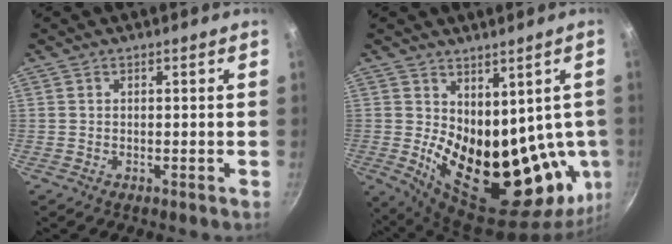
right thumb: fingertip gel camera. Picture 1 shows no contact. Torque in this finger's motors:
{"motor_torque": [0.81, 4.20, 2.45, 0.32, 0.59]}